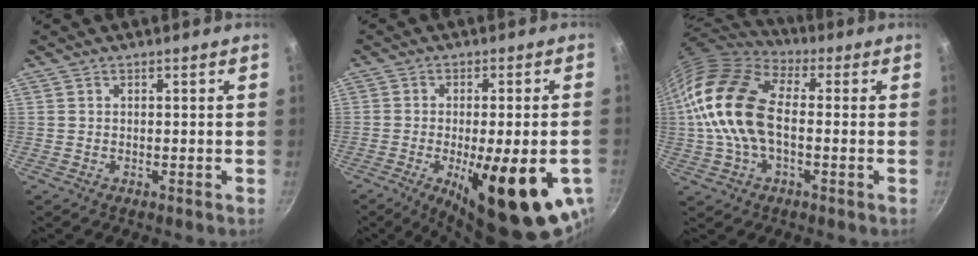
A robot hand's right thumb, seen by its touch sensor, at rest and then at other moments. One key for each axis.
{"total": 19.7, "fx": -6.3, "fy": 6.0, "fz": 17.7, "tx": -0.226, "ty": 0.000, "tz": -0.077}
{"total": 17.6, "fx": 0.2, "fy": 10.2, "fz": 14.3, "tx": -0.266, "ty": 0.028, "tz": -0.012}